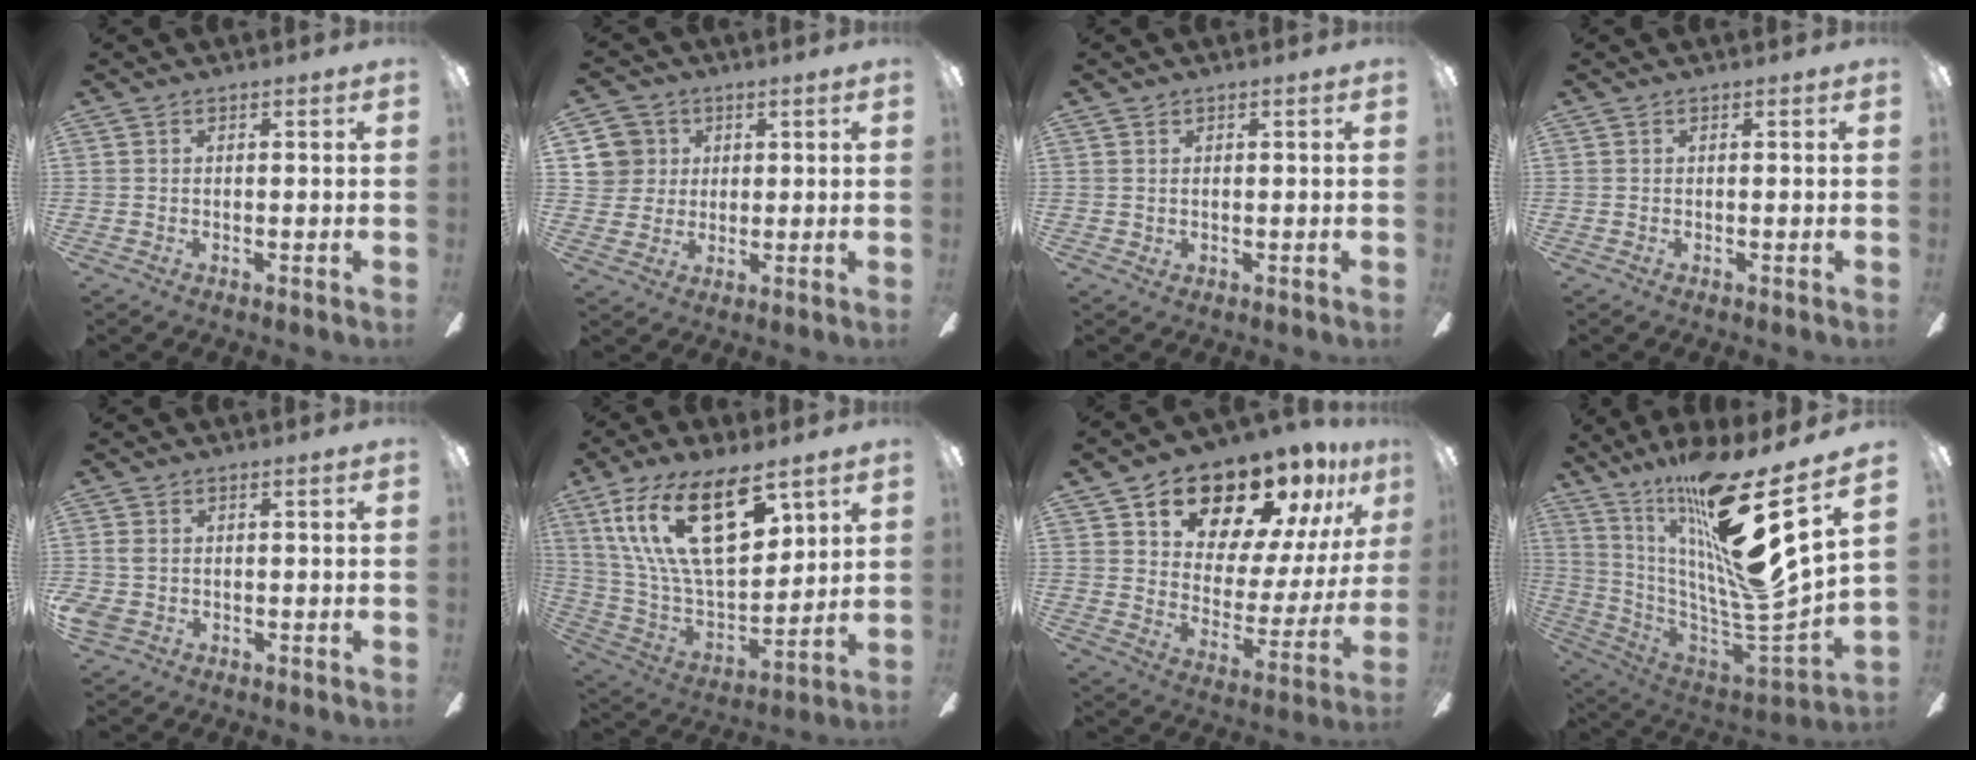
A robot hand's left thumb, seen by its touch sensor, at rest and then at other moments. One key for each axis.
{"total": 7.6, "fx": 2.8, "fy": 7.0, "fz": 0.8, "tx": -0.023, "ty": 0.002, "tz": 0.059}
{"total": 0.7, "fx": 0.5, "fy": 0.5, "fz": 0.0, "tx": -0.001, "ty": 0.003, "tz": 0.009}
{"total": 0.0}
{"total": 2.6, "fx": -0.7, "fy": 2.0, "fz": 1.6, "tx": -0.044, "ty": 0.002, "tz": -0.019}
{"total": 24.3, "fx": 12.7, "fy": 10.9, "fz": 17.6, "tx": -0.345, "ty": -0.061, "tz": 0.217}
{"total": 17.7, "fx": 14.3, "fy": 8.2, "fz": 6.6, "tx": -0.111, "ty": -0.111, "tz": 0.248}
{"total": 26.5, "fx": 16.0, "fy": 3.4, "fz": 20.8, "tx": -0.350, "ty": -0.127, "tz": 0.254}